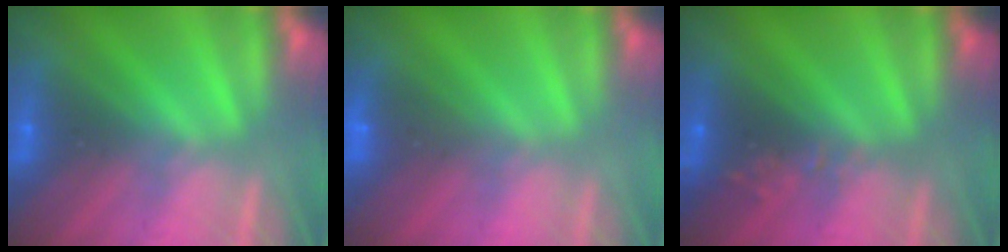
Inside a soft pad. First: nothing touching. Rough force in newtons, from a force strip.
{"total": 3.0}
{"total": 2.4}